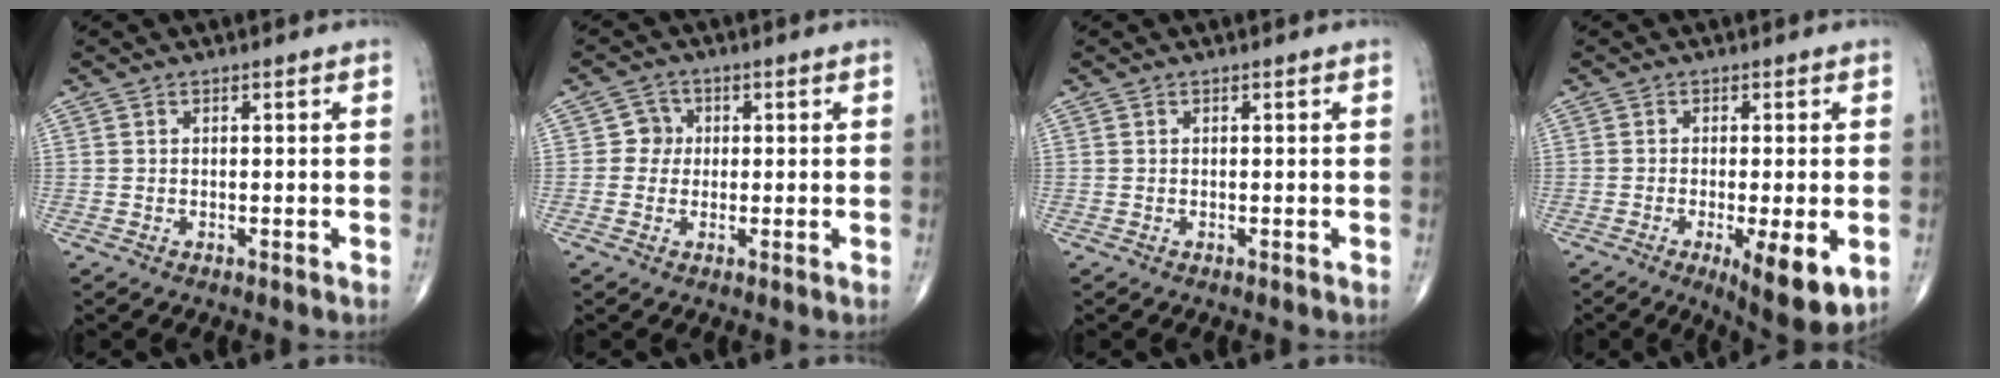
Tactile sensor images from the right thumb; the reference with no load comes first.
{"total": 3.0, "force": [0.2, 2.9, 0.7], "torque": [0.012, 0.008, -0.006]}
{"total": 0.0}
{"total": 9.7, "force": [-2.9, 2.5, 8.9], "torque": [-0.125, -0.022, -0.040]}